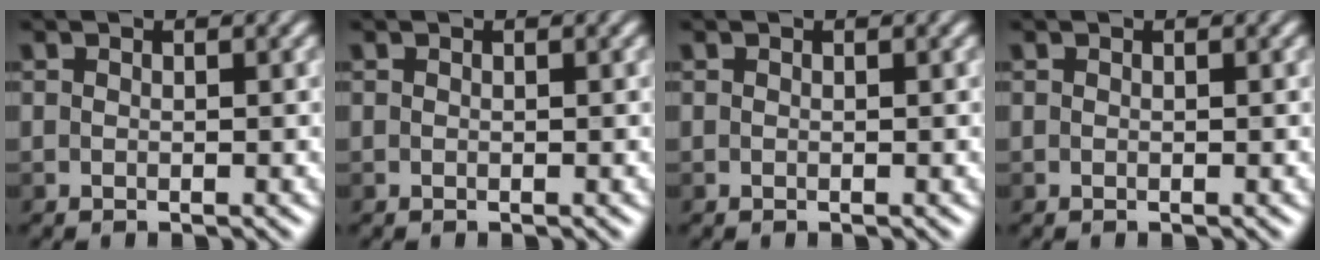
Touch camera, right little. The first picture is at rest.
{"total": 0.0}
{"total": 0.0}
{"total": 0.0}